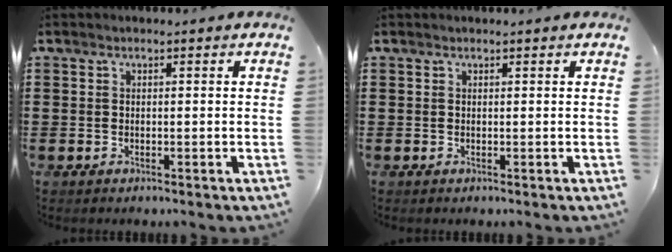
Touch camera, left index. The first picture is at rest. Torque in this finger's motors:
{"motor_torque": [0.02, 0.03, 0.02, 0.01]}